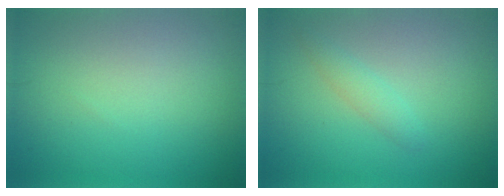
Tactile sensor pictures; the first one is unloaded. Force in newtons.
{"total": 1.6, "press": 1.6, "slide": 0.2}